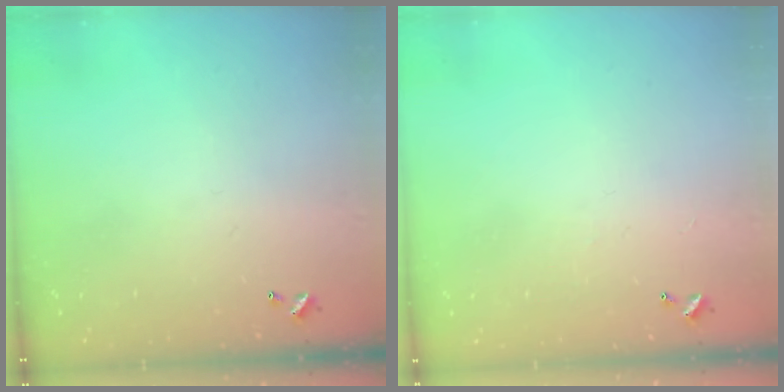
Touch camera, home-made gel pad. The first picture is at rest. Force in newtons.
{"total": 0.6, "press": 0.2, "slide": 0.6}